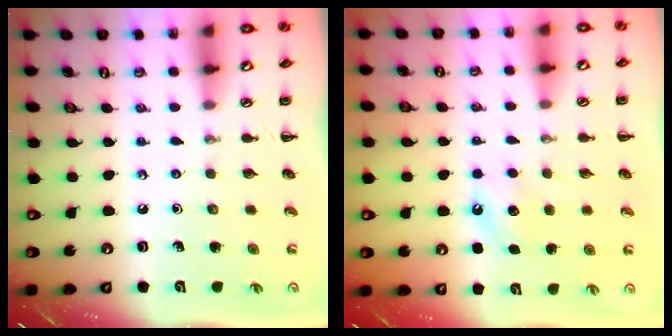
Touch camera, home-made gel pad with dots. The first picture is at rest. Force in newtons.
{"total": 6.8, "press": 6.6, "slide": 1.6}